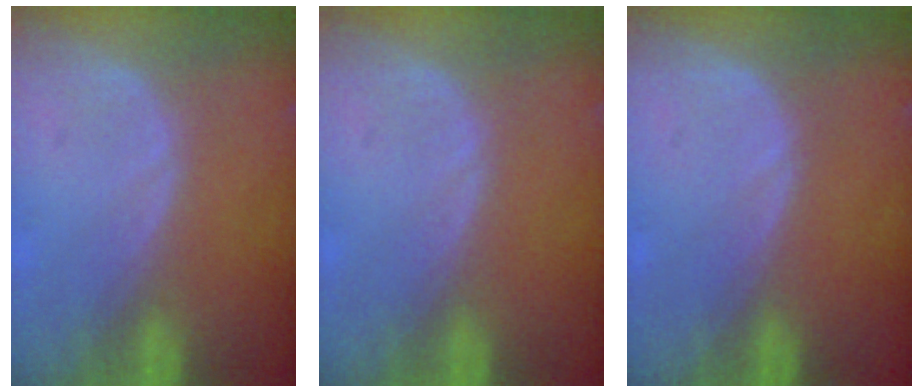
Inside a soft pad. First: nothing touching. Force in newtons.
{"total": 0.0}
{"total": 0.0}